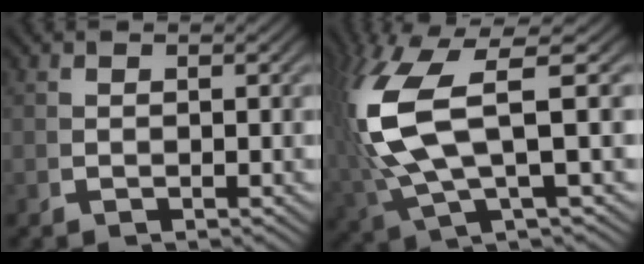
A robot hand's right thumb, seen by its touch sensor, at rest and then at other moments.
{"total": 11.2, "force": [0.5, 5.9, 9.6], "torque": [-0.211, -0.019, 0.021]}